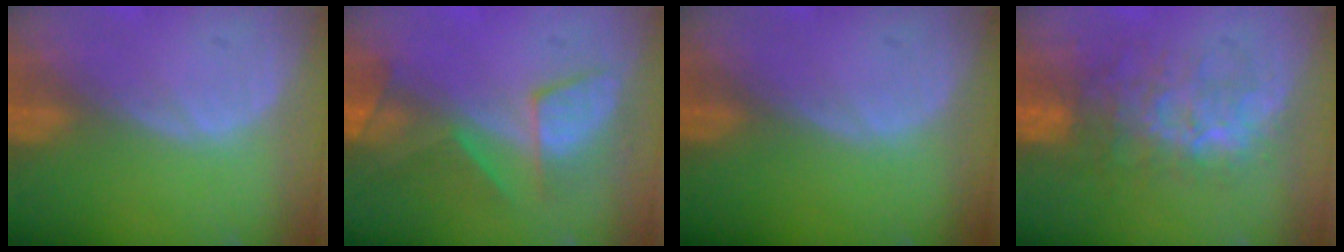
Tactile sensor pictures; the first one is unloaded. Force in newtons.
{"total": 7.6, "press": 7.2, "slide": 2.5}
{"total": 0.0}
{"total": 7.8, "press": 7.7, "slide": 1.4}